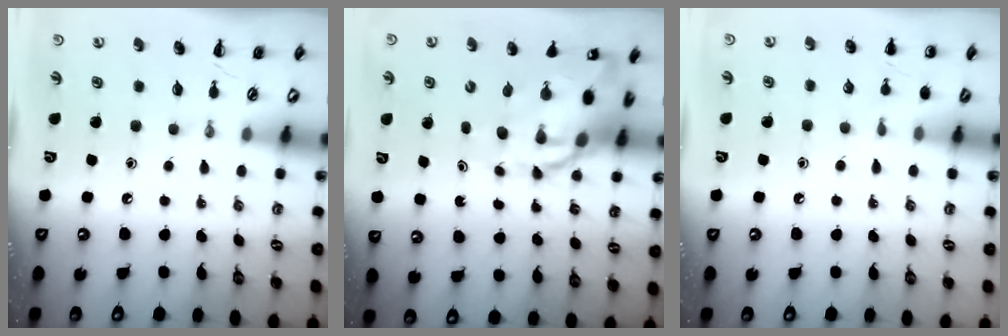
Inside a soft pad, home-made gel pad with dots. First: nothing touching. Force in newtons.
{"total": 11.7, "press": 11.3, "slide": 3.0}
{"total": 6.5, "press": 6.2, "slide": 1.9}